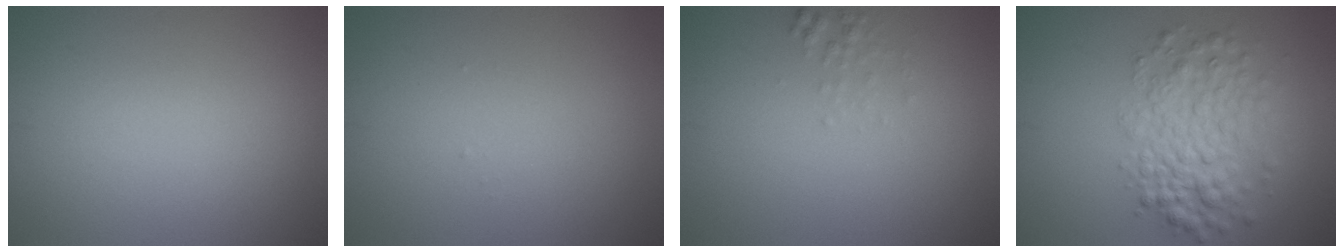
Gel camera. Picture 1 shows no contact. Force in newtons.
{"total": 0.0}
{"total": 1.0, "press": 1.0, "slide": 0.0}
{"total": 5.0, "press": 5.0, "slide": 0.2}